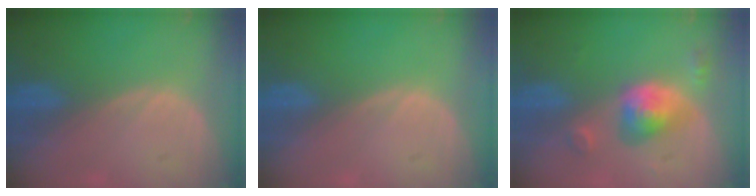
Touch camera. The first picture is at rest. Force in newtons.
{"total": 0.0}
{"total": 5.8, "press": 5.3, "slide": 2.1}